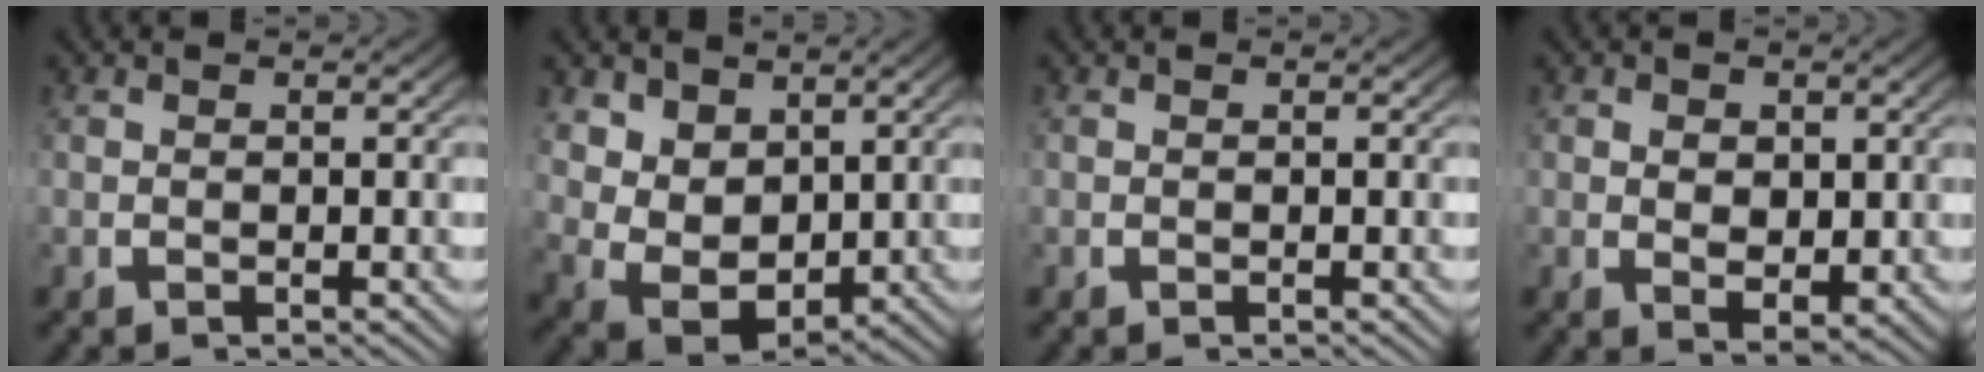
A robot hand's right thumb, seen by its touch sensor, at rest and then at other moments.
{"total": 8.0, "force": [-0.4, 6.2, 4.9], "torque": [-0.133, -0.055, 0.015]}
{"total": 0.0}
{"total": 2.7, "force": [0.2, 2.0, 1.8], "torque": [-0.033, -0.024, 0.016]}